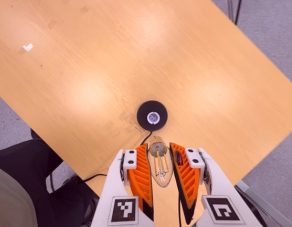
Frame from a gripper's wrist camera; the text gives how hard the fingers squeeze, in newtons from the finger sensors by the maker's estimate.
{"total": 20.0, "left": 21.9, "right": 18.0}